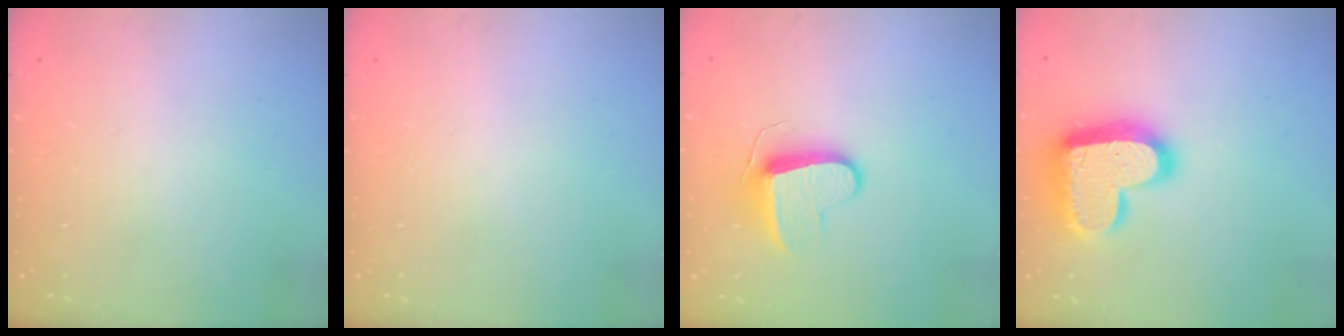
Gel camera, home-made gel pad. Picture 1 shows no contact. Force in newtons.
{"total": 0.0}
{"total": 9.6, "press": 9.6, "slide": 0.2}
{"total": 20.2, "press": 20.1, "slide": 1.3}